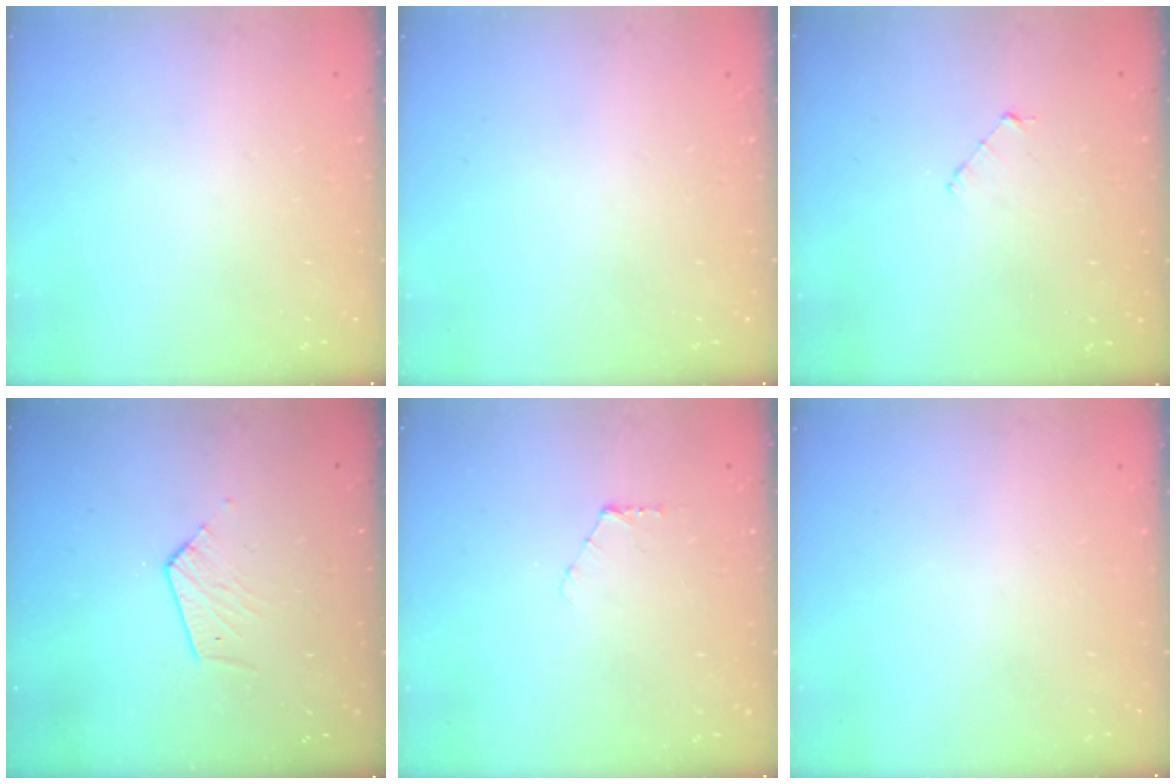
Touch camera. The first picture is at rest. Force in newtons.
{"total": 0.0}
{"total": 3.3, "press": 3.3, "slide": 0.3}
{"total": 5.1, "press": 5.1, "slide": 0.3}
{"total": 3.1, "press": 3.1, "slide": 0.4}
{"total": 0.0}